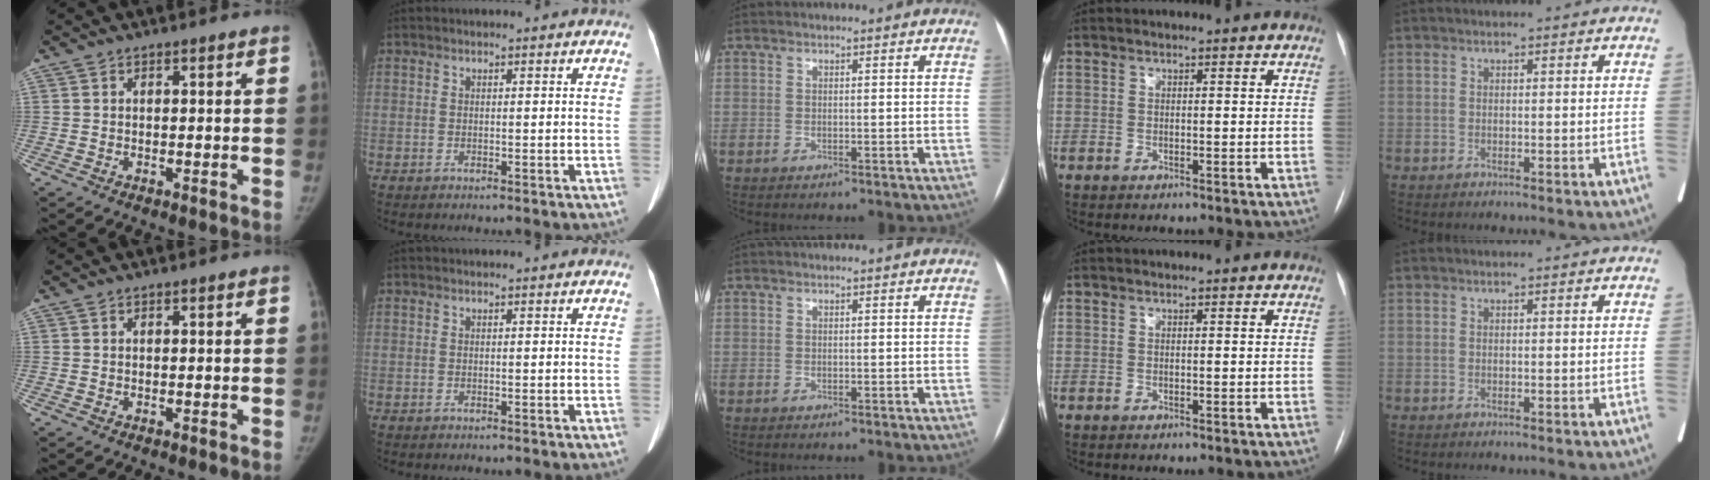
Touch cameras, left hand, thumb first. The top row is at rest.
{}